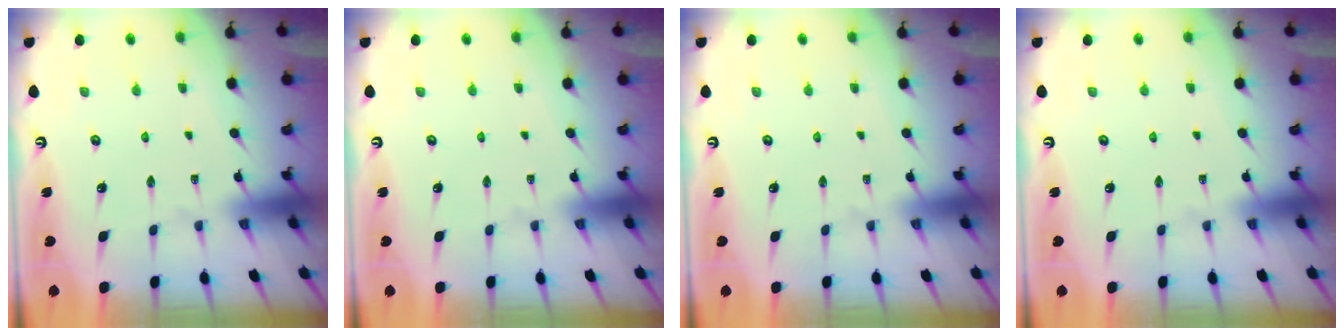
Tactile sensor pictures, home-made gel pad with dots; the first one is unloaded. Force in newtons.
{"total": 0.0}
{"total": 0.0}
{"total": 0.0}